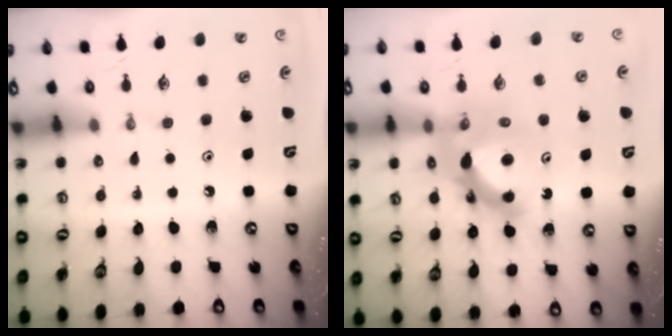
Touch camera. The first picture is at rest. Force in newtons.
{"total": 12.7, "press": 12.6, "slide": 1.3}